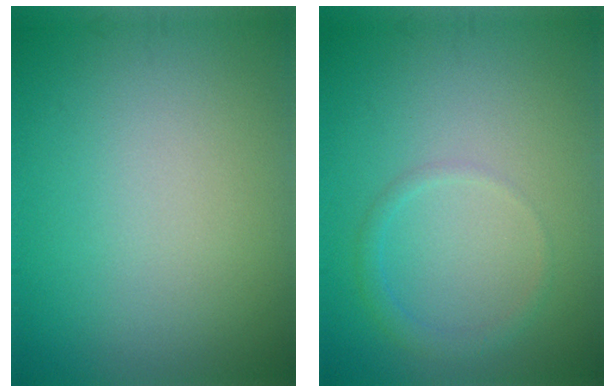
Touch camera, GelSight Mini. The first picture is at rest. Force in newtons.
{"total": 1.3, "press": 1.3, "slide": 0.0}